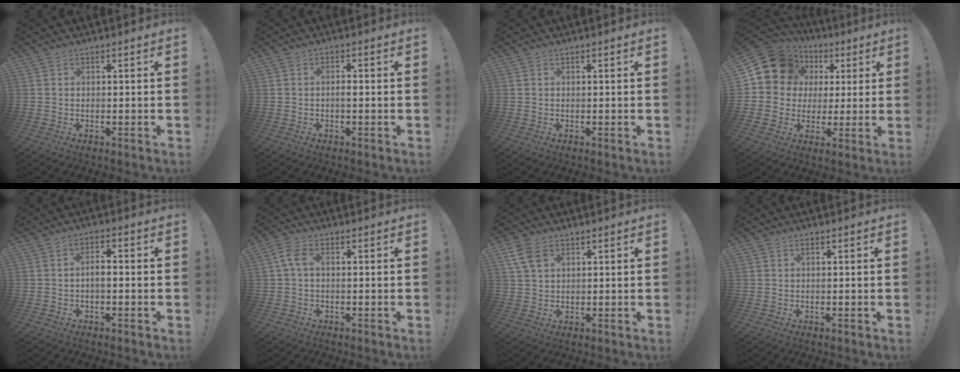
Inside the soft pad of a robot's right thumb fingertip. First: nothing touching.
{"total": 1.9, "force": [-0.9, 0.4, 1.7], "torque": [-0.036, 0.007, -0.015]}
{"total": 0.0}
{"total": 13.5, "force": [4.8, 11.6, 4.8], "torque": [-0.071, -0.018, 0.102]}
{"total": 4.0, "force": [-0.9, 1.5, 3.6], "torque": [-0.078, 0.009, -0.017]}
{"total": 4.3, "force": [0.2, 2.3, 3.6], "torque": [-0.081, 0.013, 0.005]}
{"total": 6.1, "force": [2.7, 3.7, 3.9], "torque": [-0.076, -0.004, 0.053]}
{"total": 0.0}